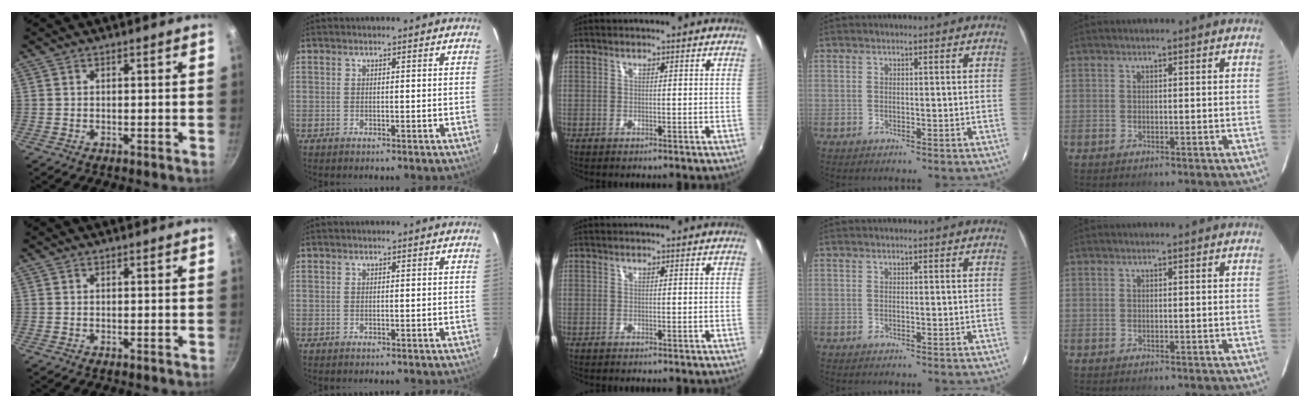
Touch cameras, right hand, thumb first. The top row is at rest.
{}